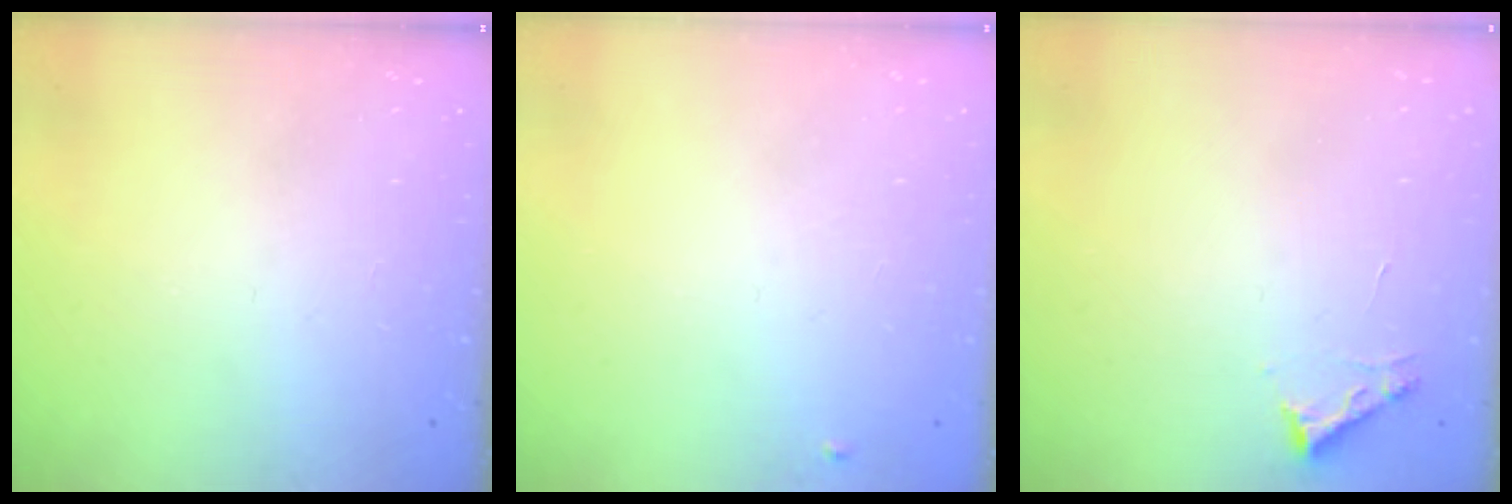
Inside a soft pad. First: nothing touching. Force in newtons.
{"total": 3.9, "press": 3.8, "slide": 0.6}
{"total": 2.7, "press": 2.7, "slide": 0.3}